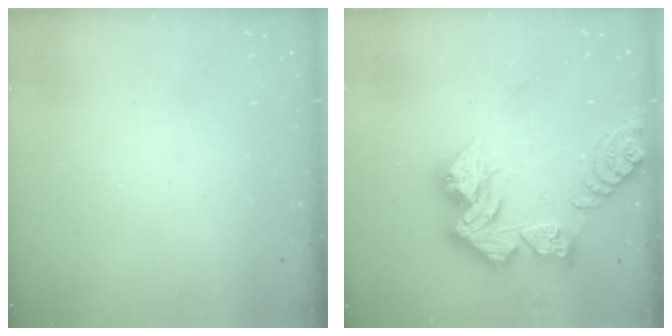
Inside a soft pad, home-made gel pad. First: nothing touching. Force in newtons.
{"total": 16.4, "press": 16.4, "slide": 1.5}